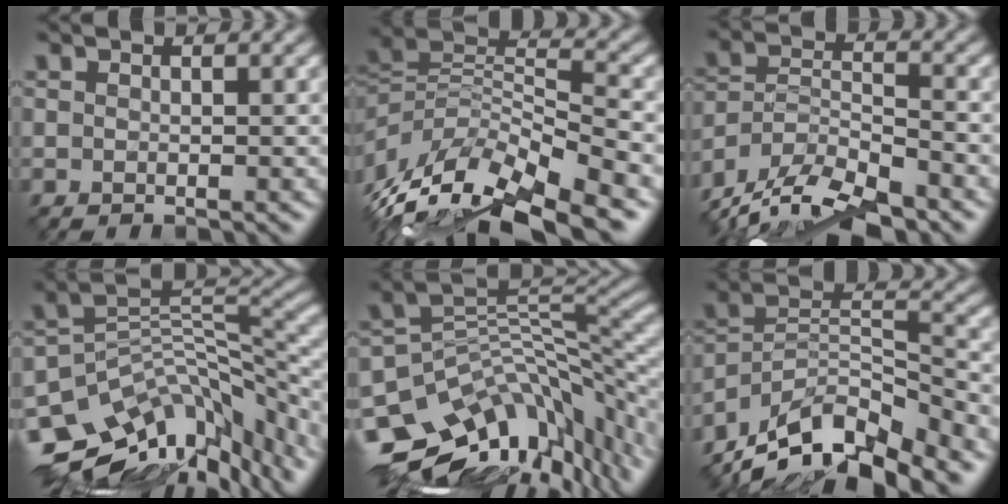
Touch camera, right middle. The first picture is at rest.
{"total": 11.7, "force": [-6.9, 5.0, 8.1], "torque": [-0.165, 0.015, -0.113]}
{"total": 11.4, "force": [-9.6, 4.0, 4.6], "torque": [-0.086, -0.007, -0.161]}
{"total": 12.3, "force": [-6.9, 6.2, 8.1], "torque": [-0.150, 0.002, -0.100]}
{"total": 11.7, "force": [-4.4, 6.5, 8.6], "torque": [-0.152, 0.003, -0.061]}
{"total": 10.7, "force": [-8.5, 3.6, 5.5], "torque": [-0.098, 0.017, -0.161]}